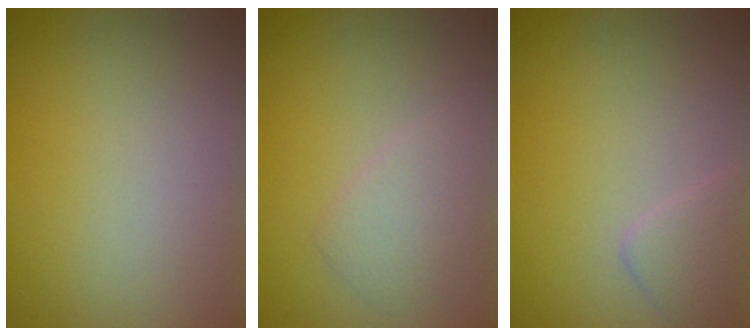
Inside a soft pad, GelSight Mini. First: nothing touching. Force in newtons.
{"total": 2.1, "press": 2.1, "slide": 0.1}
{"total": 1.6, "press": 1.6, "slide": 0.1}